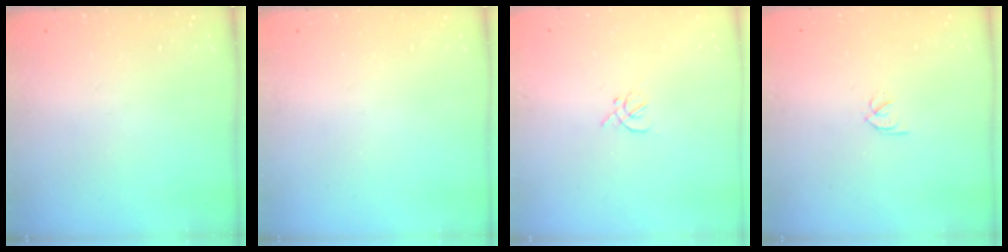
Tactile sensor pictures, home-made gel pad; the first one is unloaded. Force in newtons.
{"total": 0.0}
{"total": 1.9, "press": 1.8, "slide": 0.5}
{"total": 1.8, "press": 1.7, "slide": 0.5}